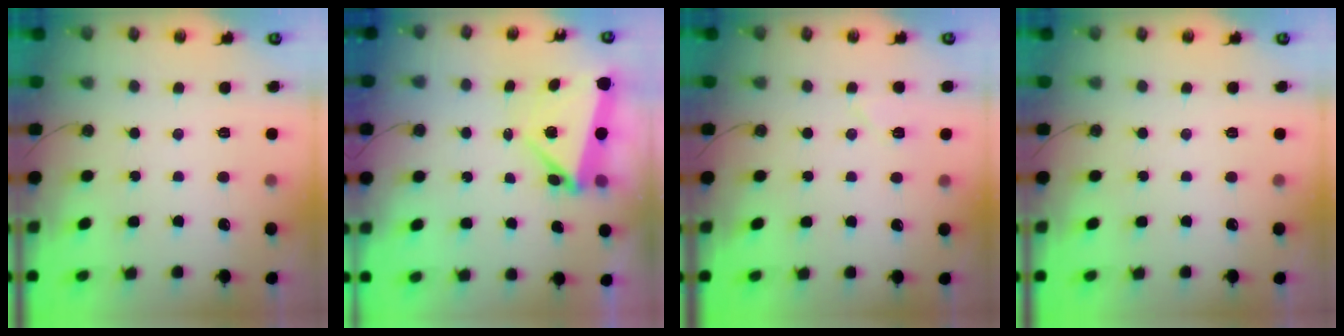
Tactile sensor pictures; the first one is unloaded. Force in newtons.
{"total": 5.6, "press": 5.6, "slide": 0.3}
{"total": 5.0, "press": 5.0, "slide": 0.5}
{"total": 0.0}